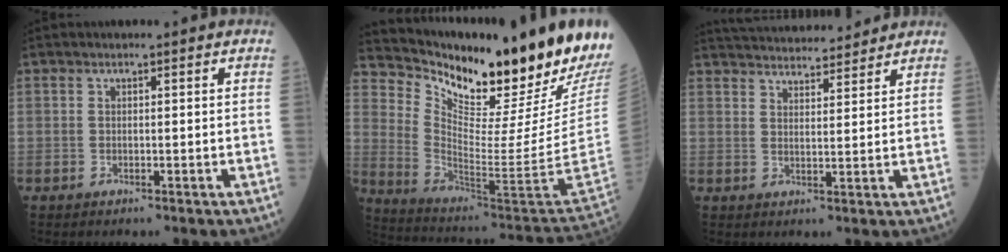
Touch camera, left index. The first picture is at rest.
{"total": 23.1, "force": [19.2, 1.0, 12.9], "torque": [-0.229, -0.076, 0.295]}
{"total": 15.6, "force": [14.8, 2.4, 4.3], "torque": [-0.070, 0.033, 0.221]}